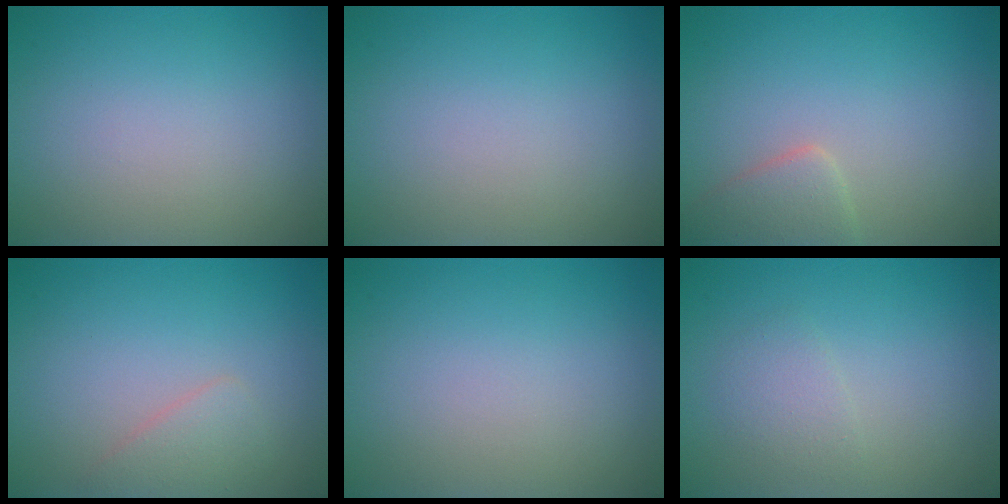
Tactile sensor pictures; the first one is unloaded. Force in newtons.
{"total": 0.0}
{"total": 2.4, "press": 2.4, "slide": 0.1}
{"total": 1.7, "press": 1.7, "slide": 0.1}
{"total": 0.0}
{"total": 1.5, "press": 1.5, "slide": 0.0}